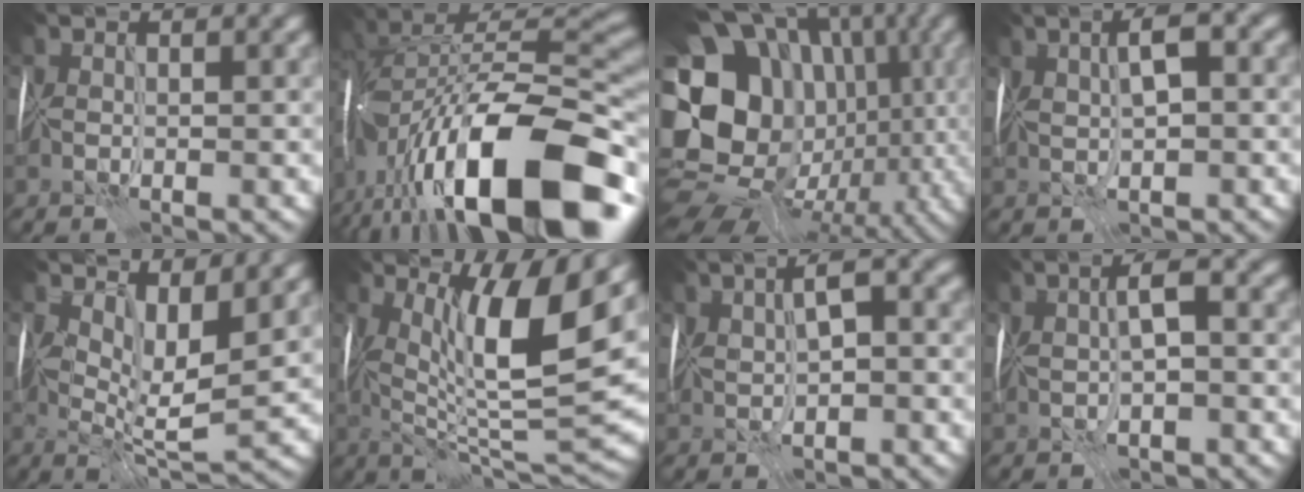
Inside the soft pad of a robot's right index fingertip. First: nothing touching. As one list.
[{"total": 17.2, "force": [-6.5, 7.9, 13.9], "torque": [-0.234, 0.003, -0.106]}, {"total": 19.6, "force": [-0.1, 17.0, 9.7], "torque": [-0.164, 0.016, -0.025]}, {"total": 3.8, "force": [1.4, 1.1, 3.4], "torque": [-0.062, 0.010, 0.024]}, {"total": 5.5, "force": [2.0, 1.8, 4.8], "torque": [-0.093, -0.010, 0.037]}, {"total": 11.7, "force": [3.0, 2.6, 11.0], "torque": [-0.172, -0.003, 0.052]}, {"total": 4.4, "force": [1.4, 1.7, 3.8], "torque": [-0.064, 0.010, 0.025]}, {"total": 3.5, "force": [0.9, 0.9, 3.3], "torque": [-0.063, 0.008, 0.013]}]